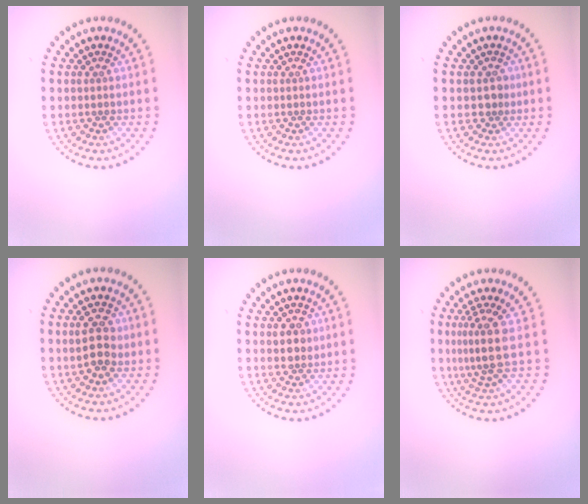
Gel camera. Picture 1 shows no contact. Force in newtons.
{"total": 0.0}
{"total": 1.5, "press": 1.2, "slide": 0.8}
{"total": 2.8, "press": 2.8, "slide": 0.1}
{"total": 1.7, "press": 1.7, "slide": 0.3}
{"total": 3.0, "press": 2.0, "slide": 2.2}